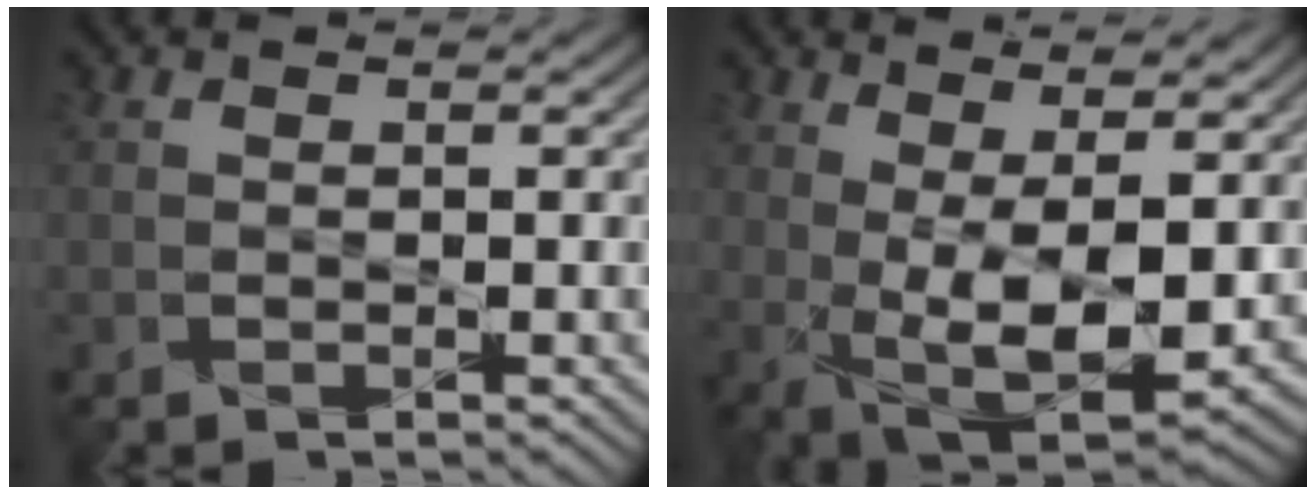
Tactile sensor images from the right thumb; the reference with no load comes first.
{"total": 9.5, "force": [1.1, 3.9, 8.6], "torque": [-0.174, -0.012, 0.025]}